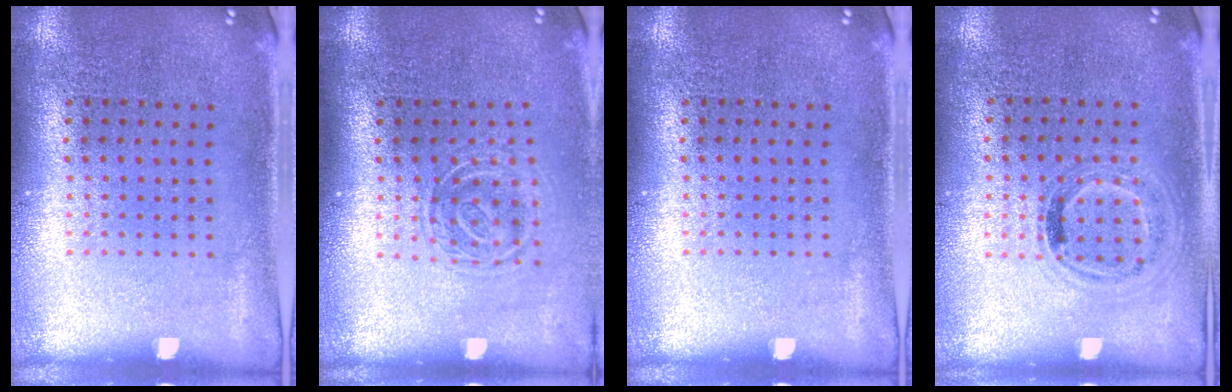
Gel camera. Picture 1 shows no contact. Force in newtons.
{"total": 1.6, "press": 1.1, "slide": 1.1}
{"total": 0.0}
{"total": 0.9, "press": 0.9, "slide": 0.3}